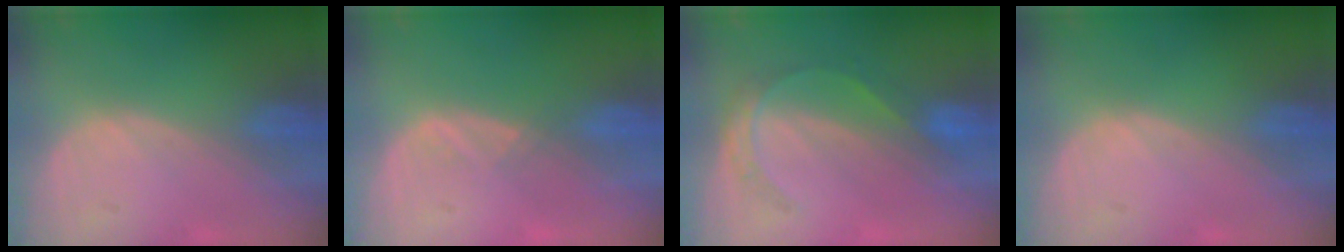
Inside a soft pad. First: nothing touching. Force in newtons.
{"total": 1.0, "press": 0.9, "slide": 0.5}
{"total": 4.5, "press": 4.4, "slide": 0.7}
{"total": 0.0}